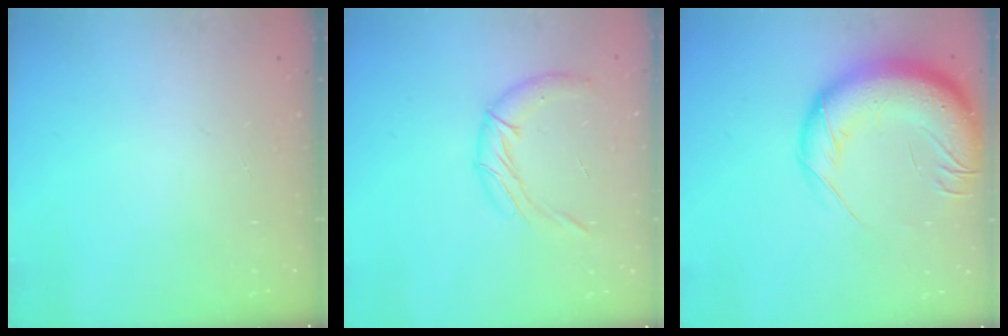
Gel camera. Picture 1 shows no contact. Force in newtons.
{"total": 10.8, "press": 10.7, "slide": 1.2}
{"total": 20.9, "press": 20.3, "slide": 4.9}